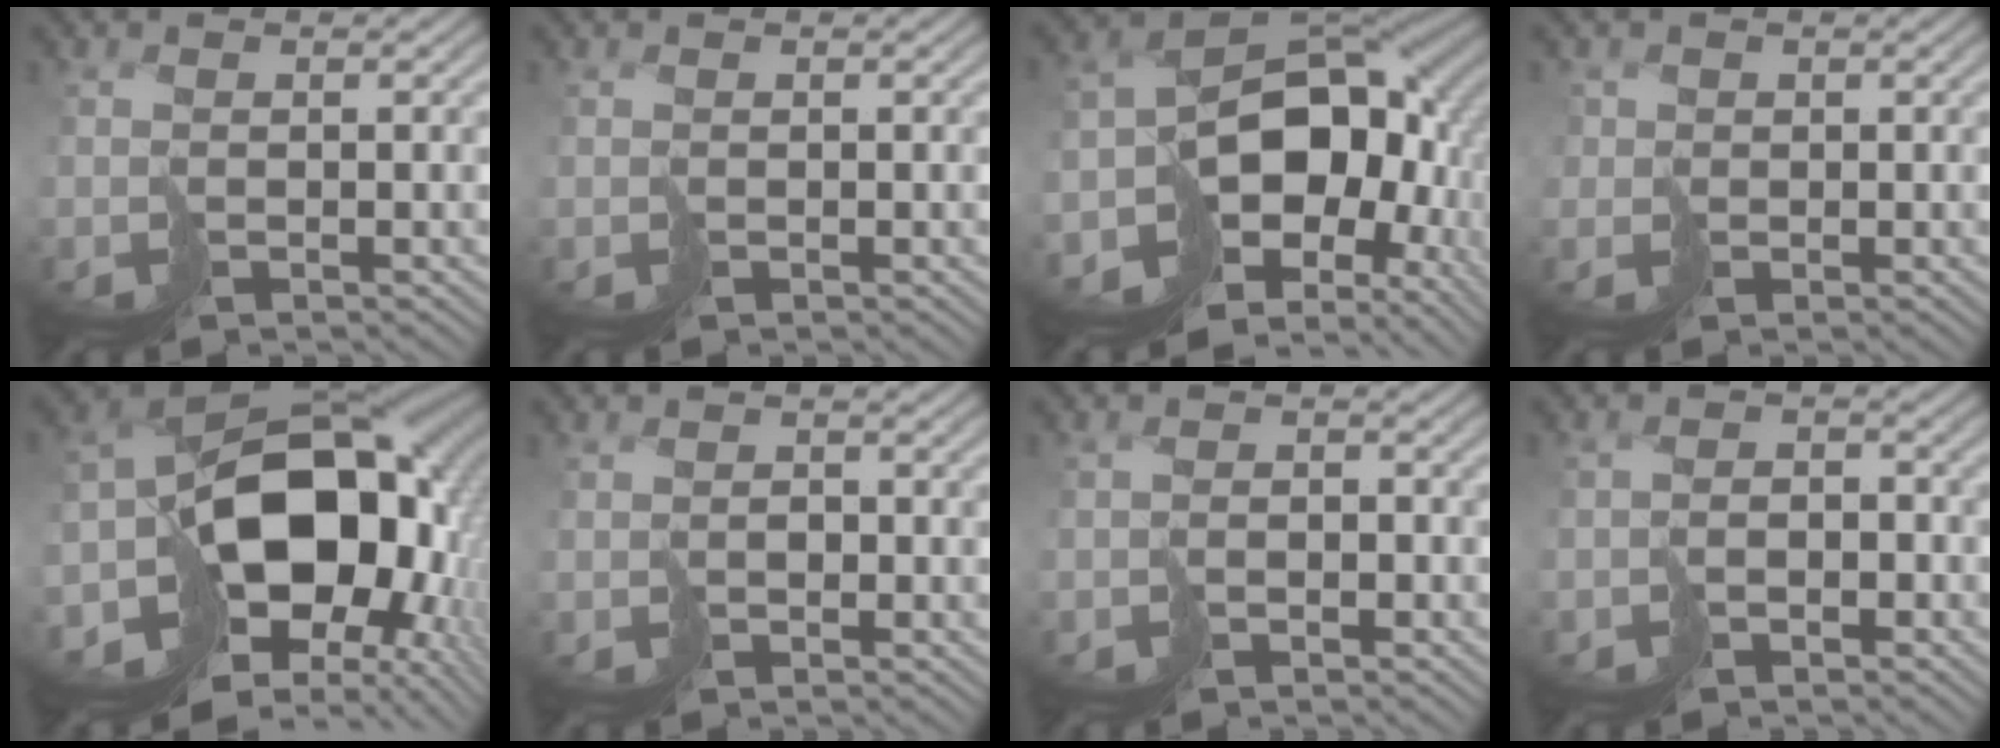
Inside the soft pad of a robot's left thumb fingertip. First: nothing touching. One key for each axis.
{"total": 0.0}
{"total": 15.1, "fx": -3.9, "fy": 10.7, "fz": 9.9, "tx": -0.143, "ty": -0.029, "tz": -0.041}
{"total": 1.8, "fx": 0.4, "fy": 1.5, "fz": -0.8, "tx": 0.013, "ty": -0.001, "tz": 0.001}
{"total": 18.4, "fx": -4.1, "fy": 12.8, "fz": 12.5, "tx": -0.202, "ty": -0.037, "tz": -0.047}
{"total": 1.0, "fx": -0.8, "fy": 0.6, "fz": -0.1, "tx": 0.008, "ty": 0.002, "tz": -0.016}
{"total": 1.8, "fx": -1.5, "fy": 1.0, "fz": 0.1, "tx": 0.010, "ty": 0.001, "tz": -0.031}
{"total": 2.5, "fx": -2.0, "fy": 1.4, "fz": 0.3, "tx": 0.009, "ty": -0.001, "tz": -0.042}